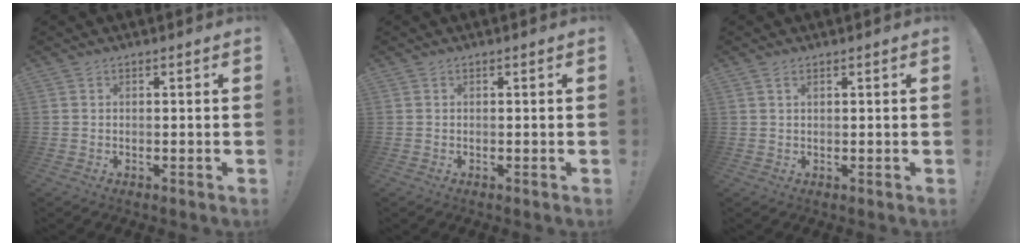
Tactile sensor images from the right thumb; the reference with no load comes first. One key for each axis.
{"total": 0.0}
{"total": 1.3, "fx": 0.8, "fy": 0.4, "fz": 1.0, "tx": -0.013, "ty": -0.003, "tz": 0.012}